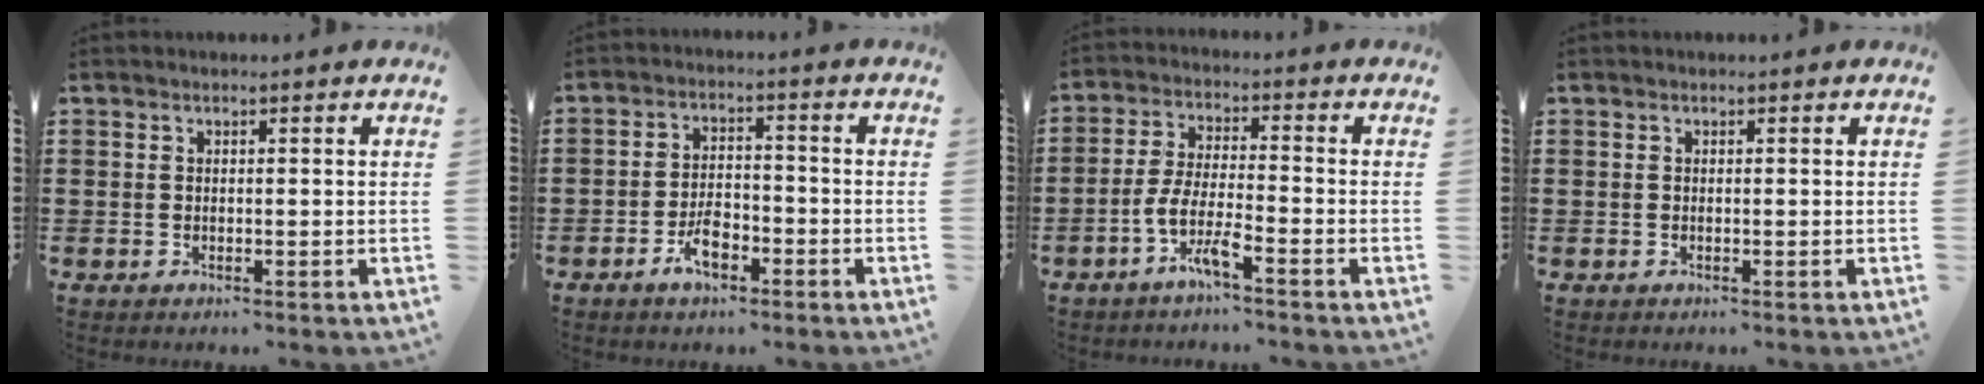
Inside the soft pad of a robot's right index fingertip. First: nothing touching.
{"total": 4.9, "force": [-2.7, 2.4, 3.3], "torque": [-0.068, 0.004, -0.052]}
{"total": 6.1, "force": [-3.8, 0.7, 4.7], "torque": [-0.122, -0.013, -0.081]}
{"total": 0.0}